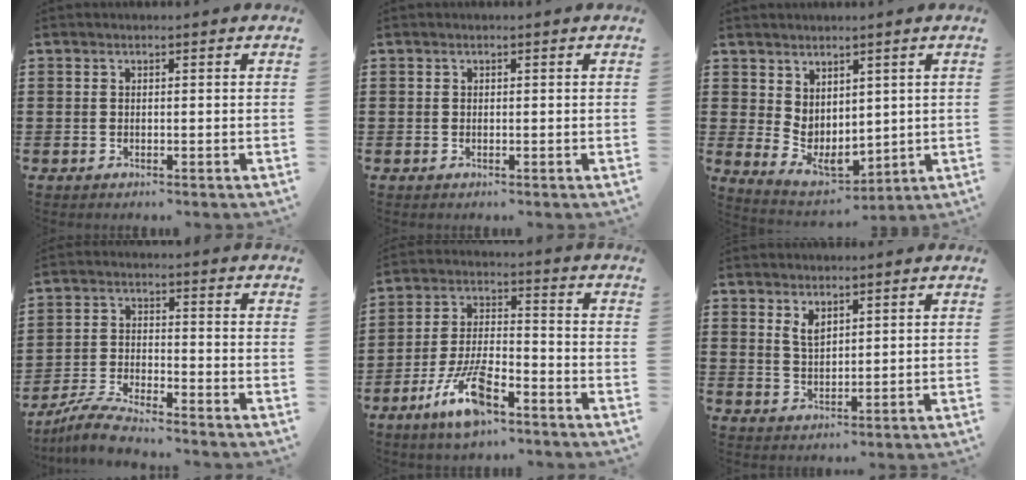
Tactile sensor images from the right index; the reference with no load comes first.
{"total": 0.0}
{"total": 4.9, "force": [2.6, 3.4, 2.4], "torque": [-0.047, -0.014, 0.053]}
{"total": 5.6, "force": [-5.4, 0.1, 1.6], "torque": [-0.041, -0.005, -0.106]}
{"total": 10.2, "force": [-6.2, 3.2, 7.4], "torque": [-0.160, 0.005, -0.118]}
{"total": 2.8, "force": [1.9, 1.3, 1.6], "torque": [-0.035, 0.003, 0.034]}